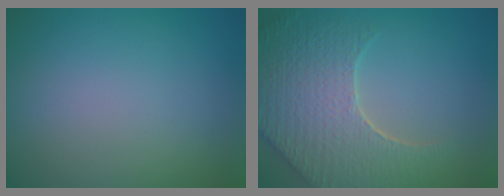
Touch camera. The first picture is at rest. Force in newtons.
{"total": 8.2, "press": 5.9, "slide": 5.6}